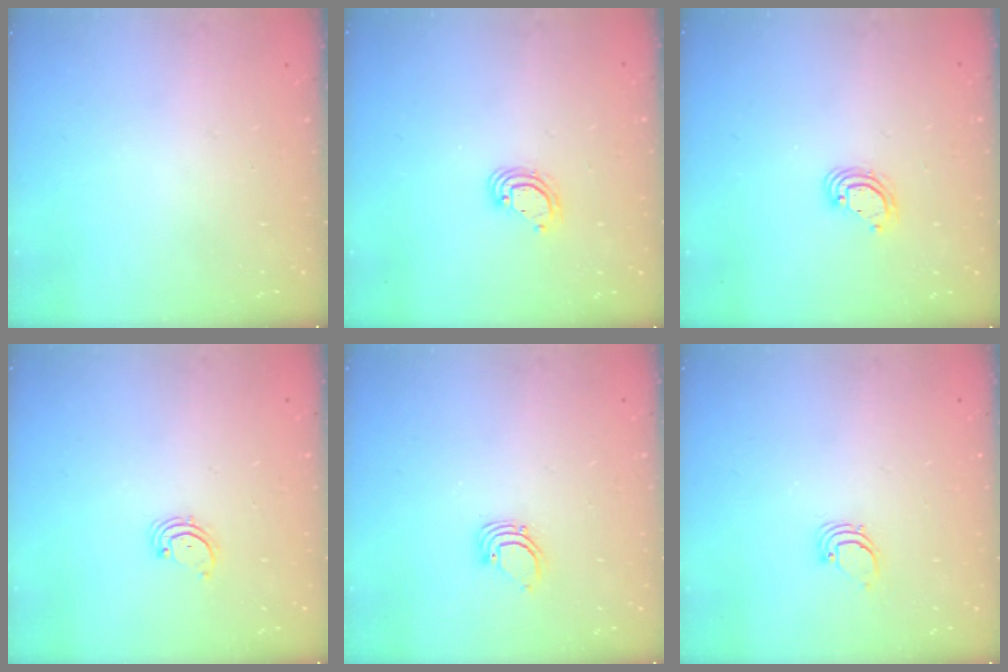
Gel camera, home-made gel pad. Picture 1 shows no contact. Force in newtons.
{"total": 4.6, "press": 4.6, "slide": 0.2}
{"total": 4.6, "press": 4.6, "slide": 0.2}
{"total": 1.7, "press": 1.6, "slide": 0.2}
{"total": 2.7, "press": 2.7, "slide": 0.1}
{"total": 1.7, "press": 1.7, "slide": 0.1}